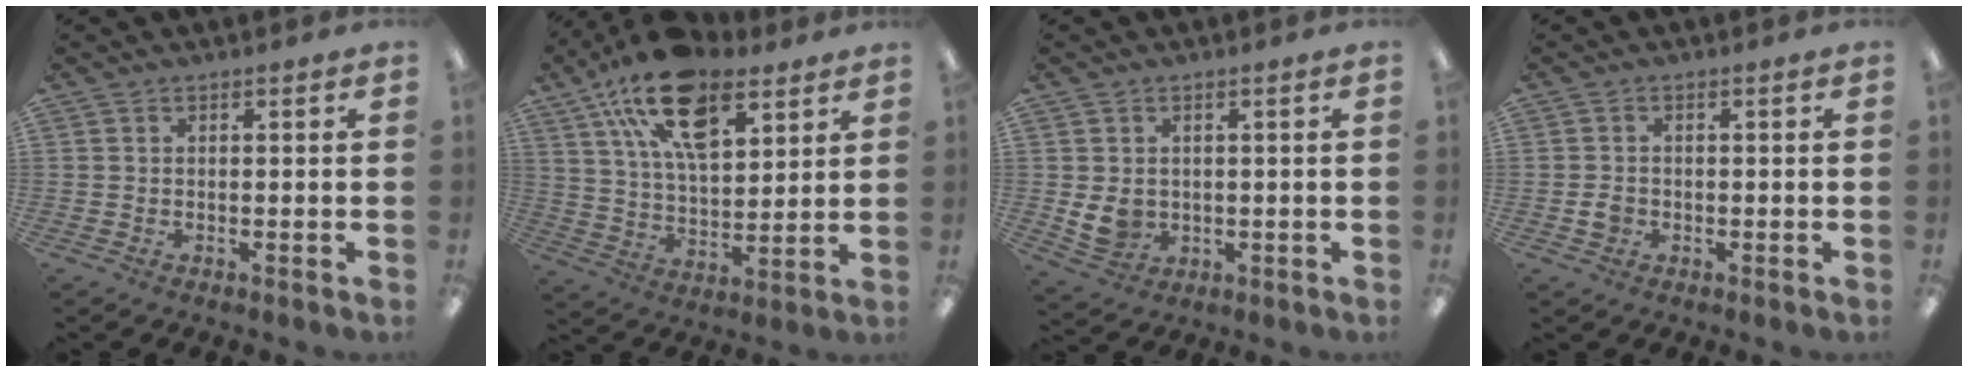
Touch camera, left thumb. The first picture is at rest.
{"total": 20.1, "force": [11.2, 10.3, 13.1], "torque": [-0.227, -0.036, 0.199]}
{"total": 5.1, "force": [0.5, 4.4, 2.5], "torque": [-0.046, -0.002, 0.010]}
{"total": 2.2, "force": [-0.6, 1.8, 1.0], "torque": [-0.018, 0.002, -0.012]}